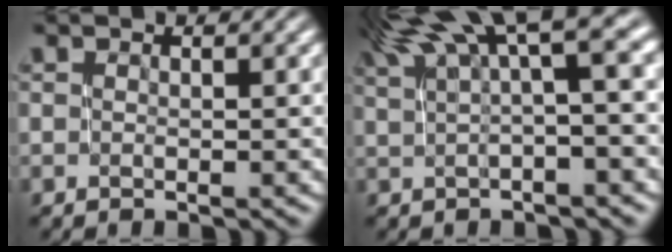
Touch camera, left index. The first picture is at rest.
{"total": 8.7, "force": [5.0, 1.6, 6.9], "torque": [-0.089, 0.032, 0.081]}